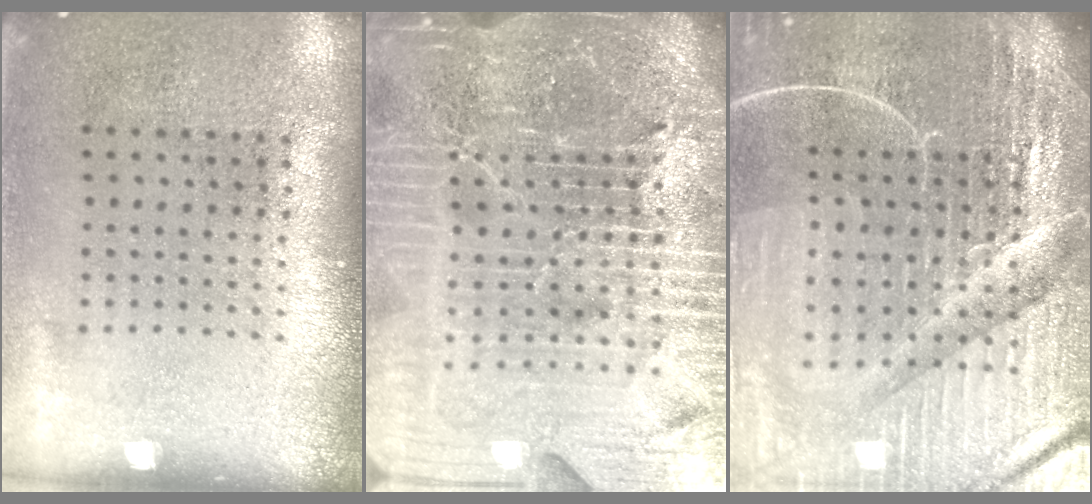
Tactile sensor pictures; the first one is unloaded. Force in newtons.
{"total": 7.3, "press": 6.3, "slide": 3.7}
{"total": 6.8, "press": 6.0, "slide": 3.2}